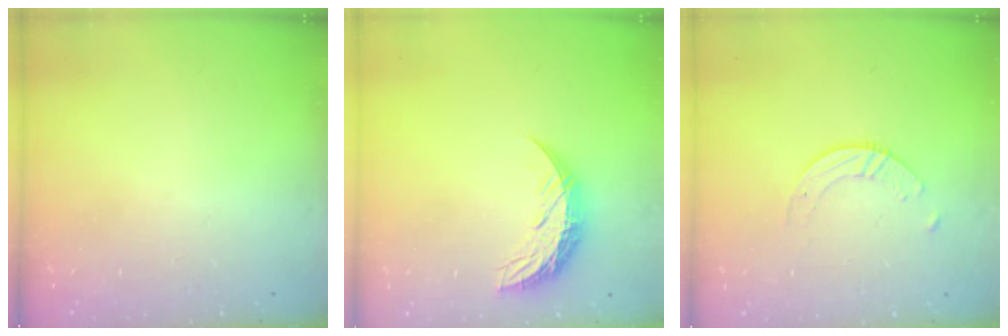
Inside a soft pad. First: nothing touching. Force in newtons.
{"total": 10.0, "press": 10.0, "slide": 0.6}
{"total": 4.5, "press": 4.5, "slide": 0.3}